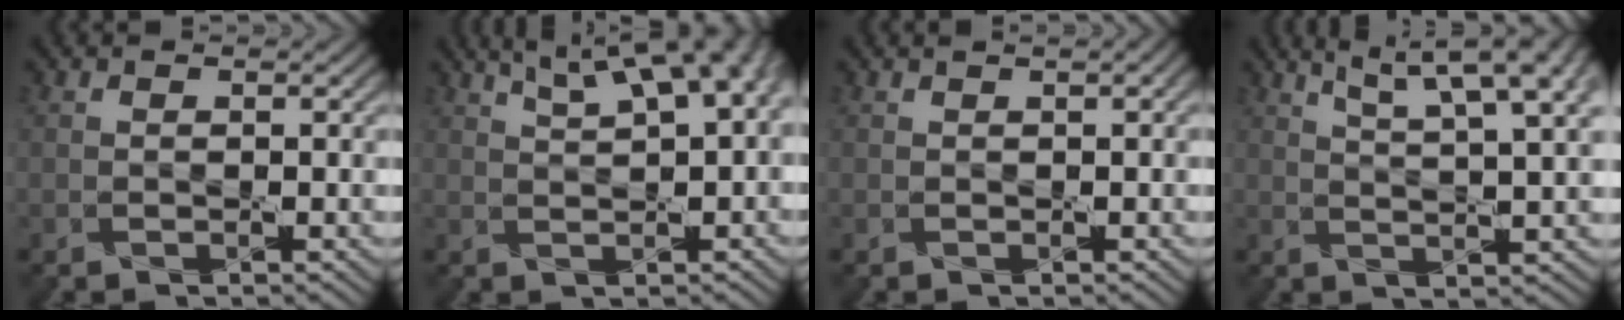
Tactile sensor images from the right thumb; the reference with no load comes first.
{"total": 9.2, "force": [4.7, 3.0, 7.3], "torque": [-0.112, 0.021, 0.068]}
{"total": 1.7, "force": [0.9, 0.6, 1.3], "torque": [-0.010, 0.000, -0.001]}
{"total": 10.8, "force": [6.5, 2.6, 8.2], "torque": [-0.115, 0.020, 0.086]}